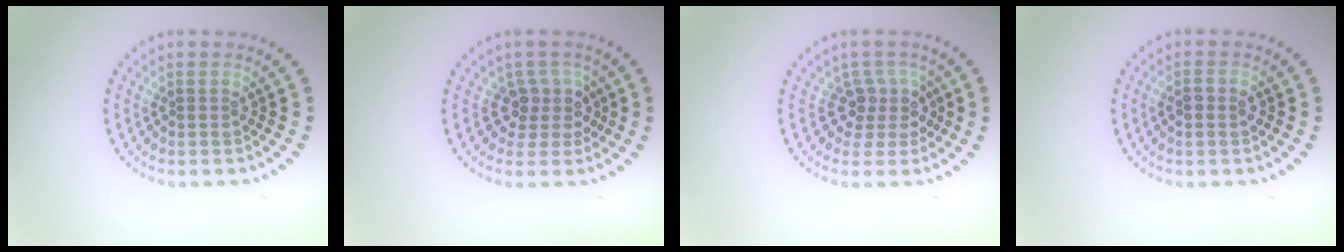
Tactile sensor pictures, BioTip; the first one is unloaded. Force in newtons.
{"total": 2.6, "press": 1.9, "slide": 1.7}
{"total": 2.6, "press": 1.8, "slide": 1.8}
{"total": 1.4, "press": 1.4, "slide": 0.5}